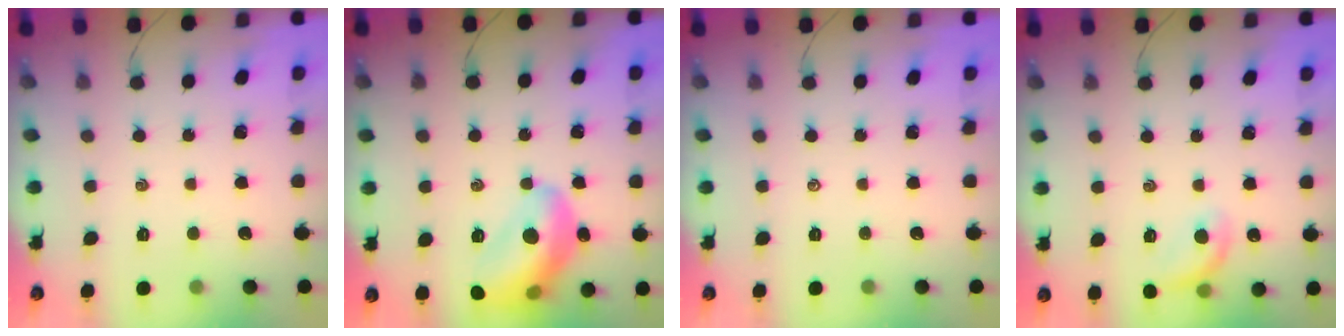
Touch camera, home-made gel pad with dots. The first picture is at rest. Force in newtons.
{"total": 15.6, "press": 15.5, "slide": 1.9}
{"total": 0.0}
{"total": 9.5, "press": 9.2, "slide": 2.3}